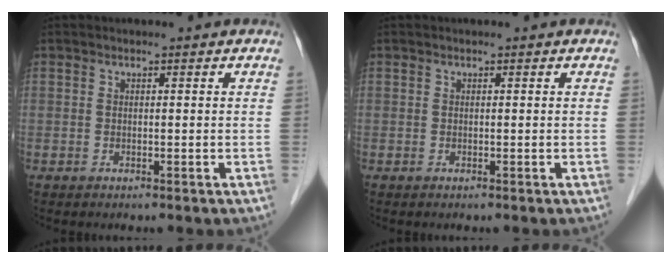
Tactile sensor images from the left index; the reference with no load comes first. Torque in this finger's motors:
{"motor_torque": [-0.11, -0.01, 0.04, 0.00]}